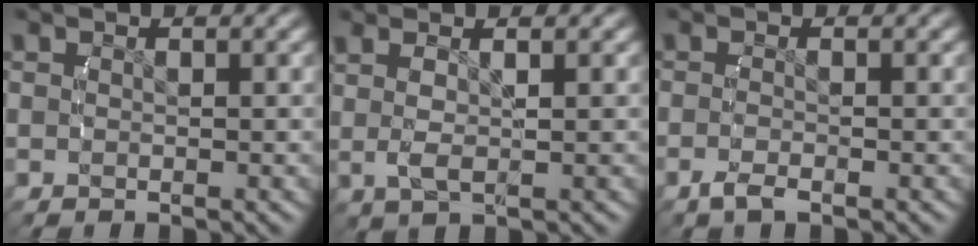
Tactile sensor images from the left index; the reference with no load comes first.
{"total": 2.7, "force": [0.9, 0.4, 2.5], "torque": [-0.050, 0.004, 0.022]}
{"total": 1.5, "force": [-1.2, 0.0, 0.9], "torque": [-0.025, -0.004, -0.020]}